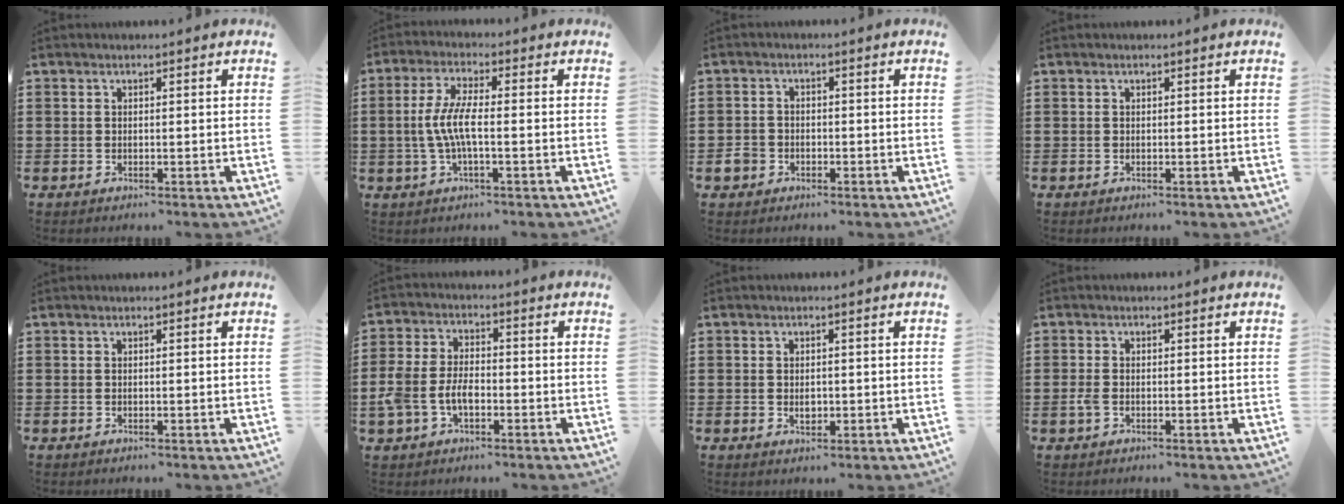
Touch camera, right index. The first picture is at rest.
{"total": 5.9, "force": [-1.0, 1.3, 5.7], "torque": [-0.136, -0.010, -0.031]}
{"total": 2.7, "force": [-1.3, 2.2, 0.8], "torque": [-0.027, -0.001, -0.029]}
{"total": 0.0}
{"total": 0.0}
{"total": 6.0, "force": [-1.9, 3.6, 4.4], "torque": [-0.118, -0.003, -0.046]}
{"total": 1.9, "force": [0.0, 1.1, 1.5], "torque": [-0.021, 0.001, -0.002]}
{"total": 1.7, "force": [-0.6, 1.0, 1.3], "torque": [-0.041, -0.005, -0.016]}